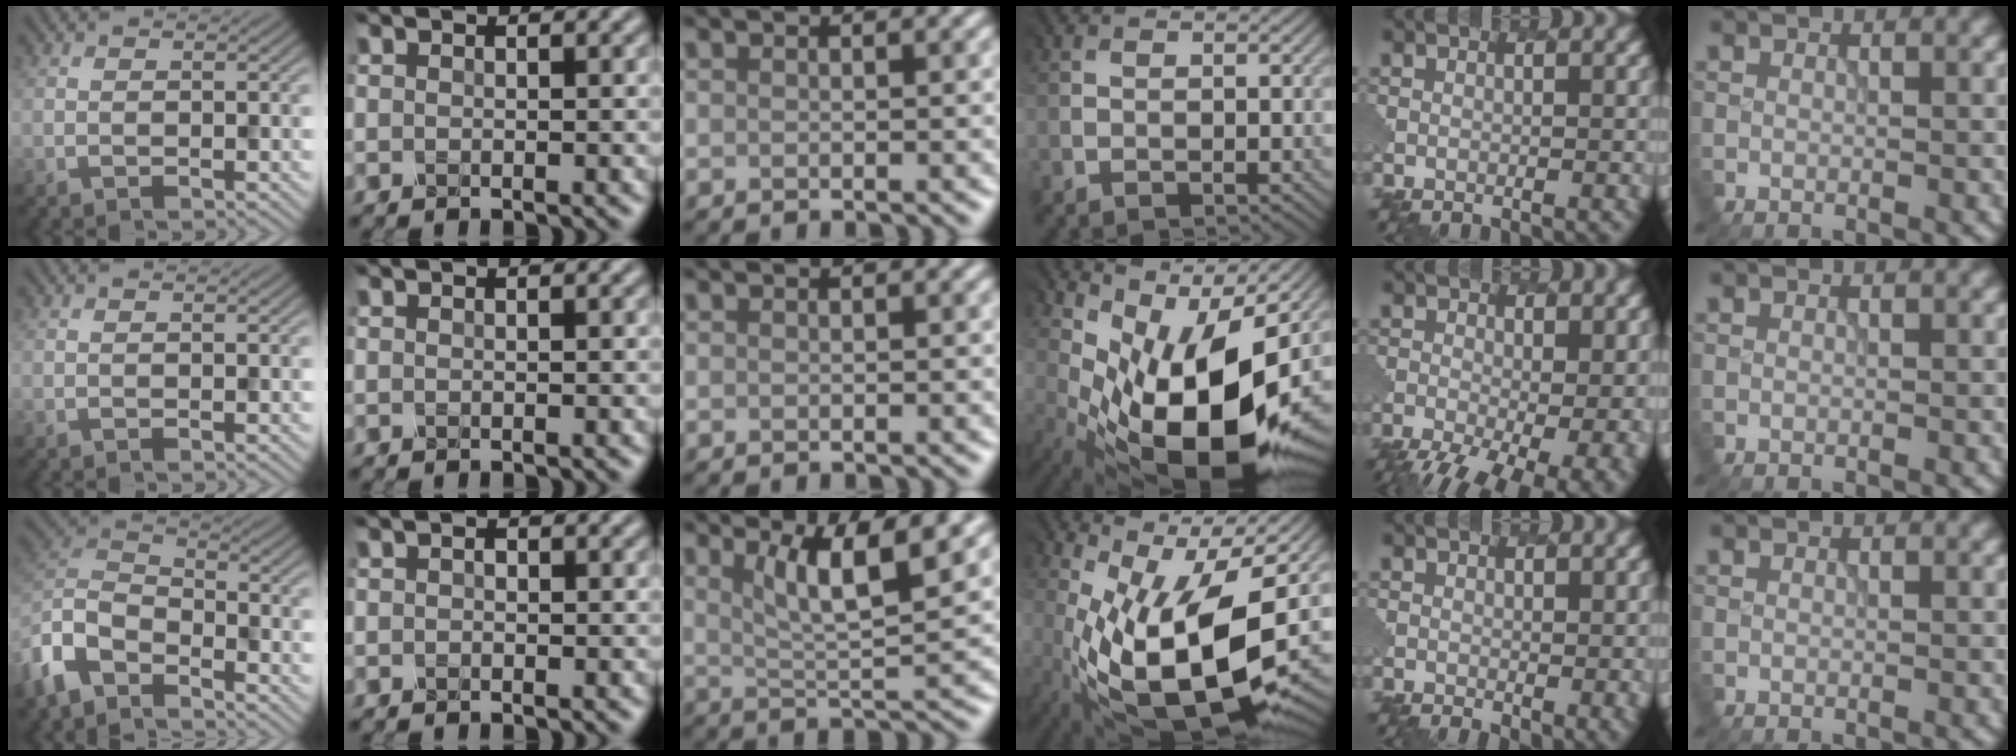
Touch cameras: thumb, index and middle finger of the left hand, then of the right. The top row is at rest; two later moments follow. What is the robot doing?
{"motion": "dispense", "object": "toothpaste"}